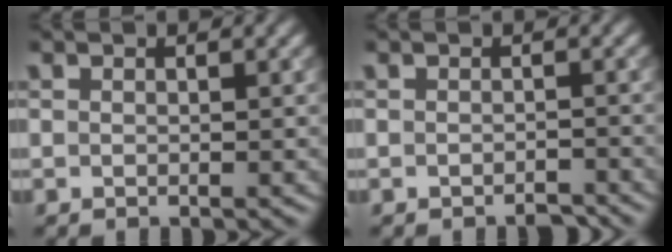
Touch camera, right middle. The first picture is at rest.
{"total": 1.1, "force": [-1.0, 0.3, 0.4], "torque": [-0.006, 0.001, -0.016]}